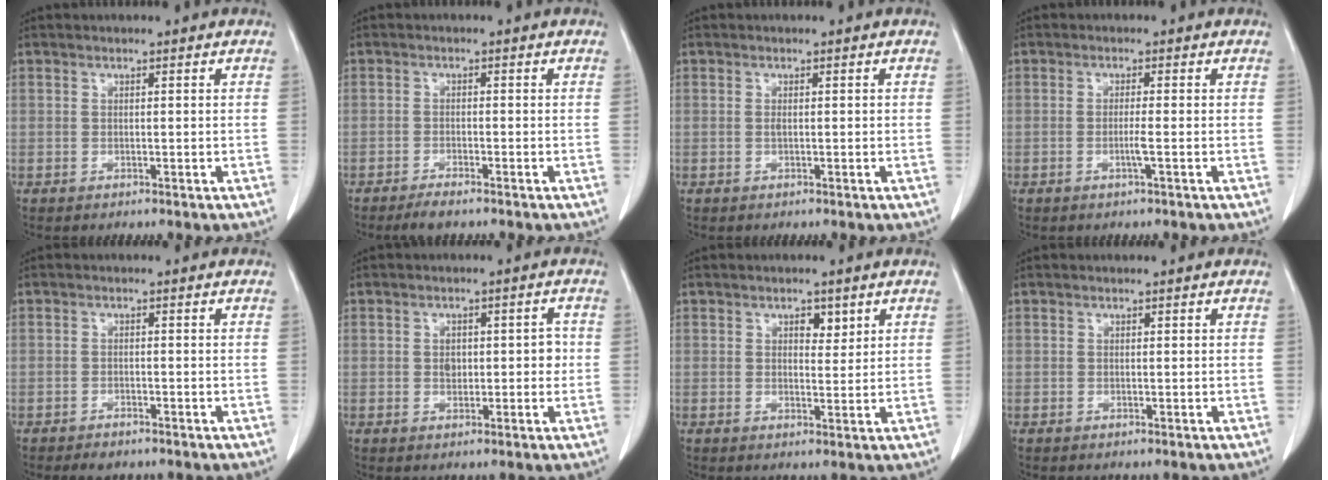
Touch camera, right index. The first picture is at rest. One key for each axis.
{"total": 2.7, "fx": -2.2, "fy": 0.3, "fz": 1.4, "tx": -0.029, "ty": -0.005, "tz": -0.040}
{"total": 0.8, "fx": 0.0, "fy": 0.3, "fz": 0.7, "tx": -0.016, "ty": -0.001, "tz": 0.002}
{"total": 1.8, "fx": -0.6, "fy": -0.4, "fz": 1.7, "tx": -0.034, "ty": -0.003, "tz": -0.012}
{"total": 2.3, "fx": -1.8, "fy": 0.9, "fz": 1.0, "tx": -0.015, "ty": -0.001, "tz": -0.024}
{"total": 3.8, "fx": 0.0, "fy": 2.4, "fz": 3.0, "tx": -0.039, "ty": 0.012, "tz": 0.004}
{"total": 2.3, "fx": 1.3, "fy": 1.3, "fz": 1.4, "tx": -0.017, "ty": -0.002, "tz": 0.020}
{"total": 0.0}